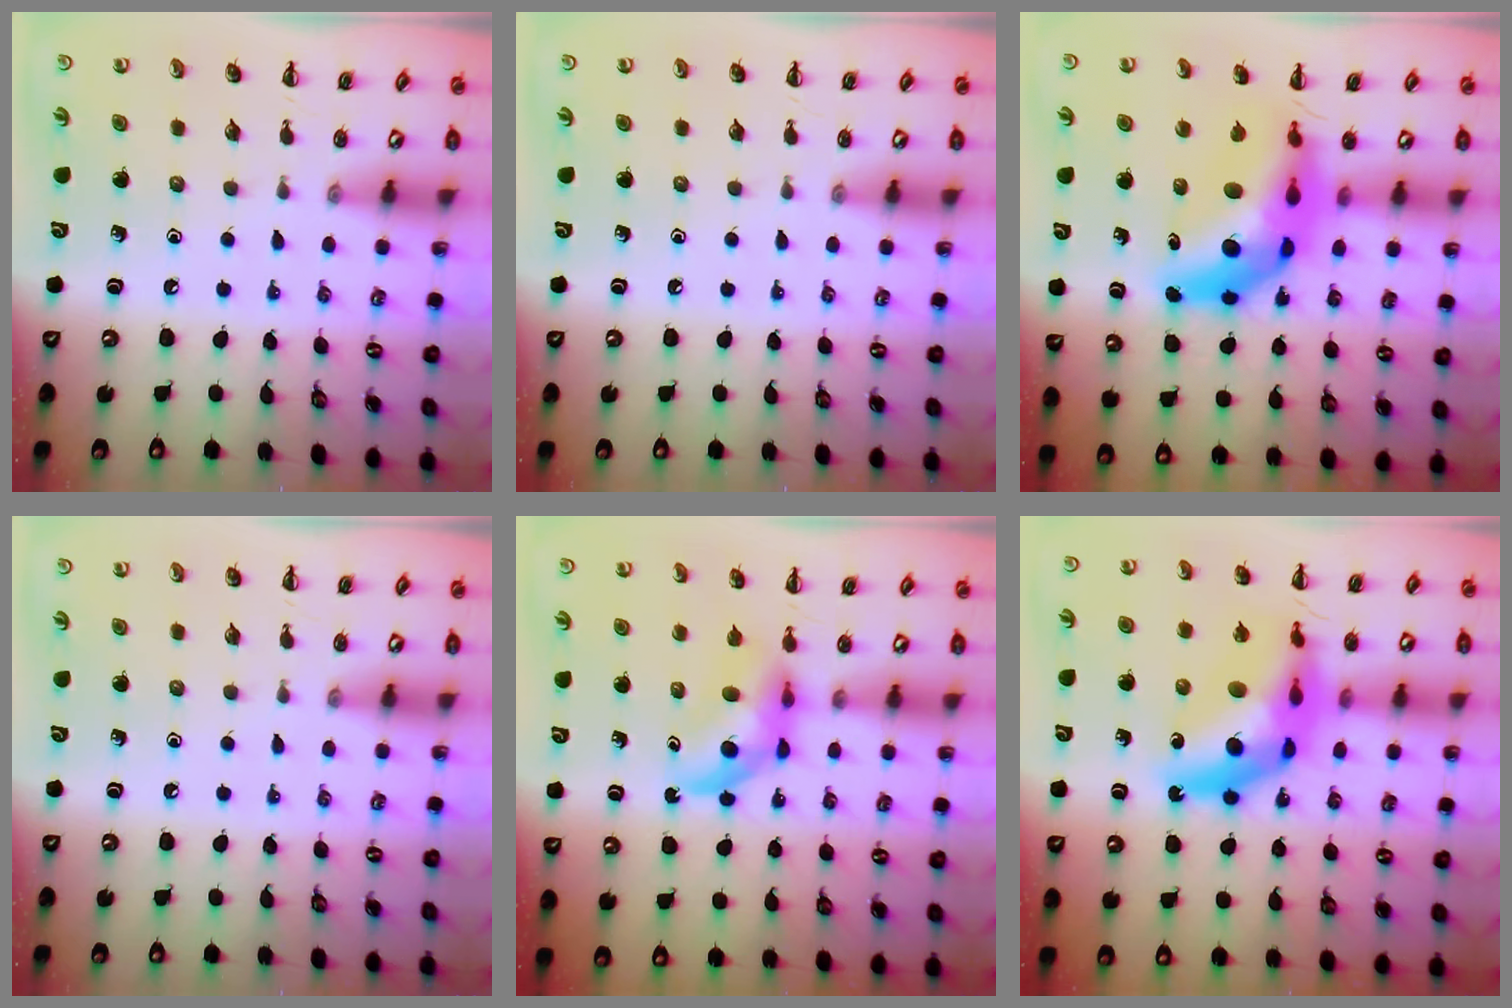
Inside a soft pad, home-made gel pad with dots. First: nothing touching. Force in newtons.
{"total": 0.0}
{"total": 13.8, "press": 13.1, "slide": 4.3}
{"total": 0.0}
{"total": 5.9, "press": 5.8, "slide": 0.9}
{"total": 16.3, "press": 15.7, "slide": 4.5}